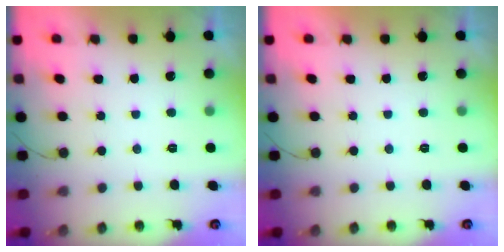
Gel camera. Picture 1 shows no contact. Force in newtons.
{"total": 1.8, "press": 1.8, "slide": 0.1}